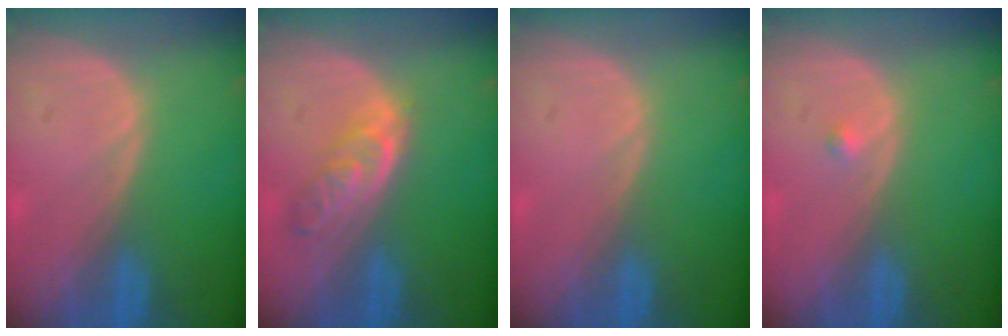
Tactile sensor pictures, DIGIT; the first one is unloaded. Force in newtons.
{"total": 4.7, "press": 4.7, "slide": 0.7}
{"total": 0.0}
{"total": 0.7, "press": 0.7, "slide": 0.1}